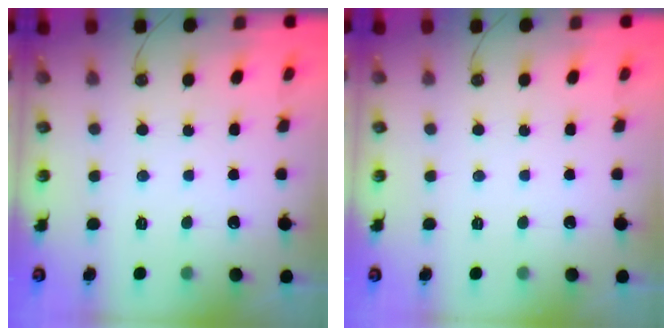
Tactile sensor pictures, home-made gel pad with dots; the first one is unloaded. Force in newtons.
{"total": 0.0}